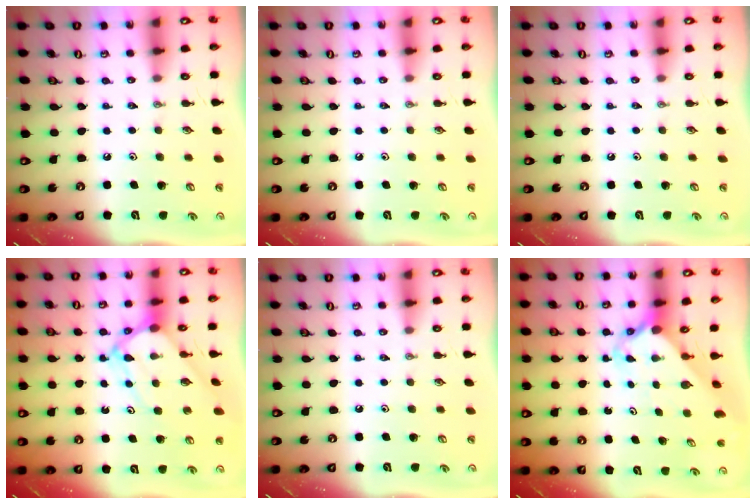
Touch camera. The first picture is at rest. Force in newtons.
{"total": 0.0}
{"total": 0.0}
{"total": 7.1, "press": 7.1, "slide": 0.8}
{"total": 0.0}
{"total": 2.6, "press": 2.6, "slide": 0.2}